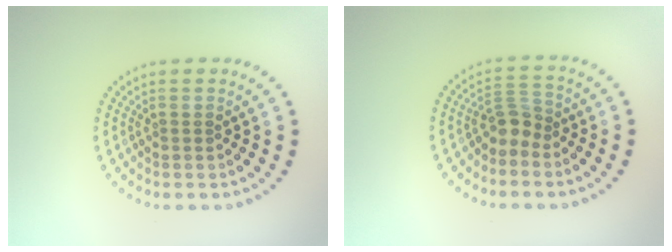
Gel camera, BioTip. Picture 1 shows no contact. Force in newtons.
{"total": 2.1, "press": 1.6, "slide": 1.3}